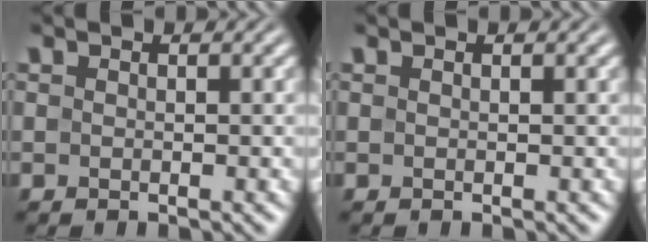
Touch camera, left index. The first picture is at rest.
{"total": 0.7, "force": [0.4, 0.2, 0.5], "torque": [-0.004, 0.006, 0.005]}